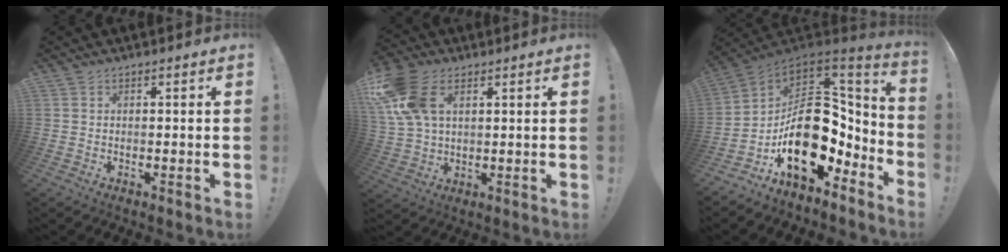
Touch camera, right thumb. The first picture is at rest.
{"total": 15.0, "force": [5.6, 9.6, 10.0], "torque": [-0.208, -0.009, 0.108]}
{"total": 25.0, "force": [-3.0, 16.4, 18.6], "torque": [-0.294, 0.013, -0.017]}